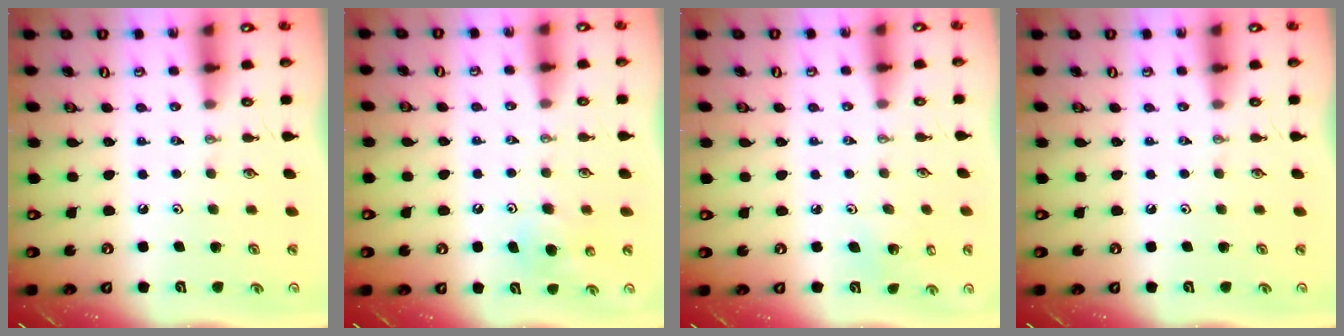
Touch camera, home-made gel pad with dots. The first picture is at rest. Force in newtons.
{"total": 6.7, "press": 6.7, "slide": 1.0}
{"total": 3.2, "press": 3.2, "slide": 0.2}
{"total": 0.0}